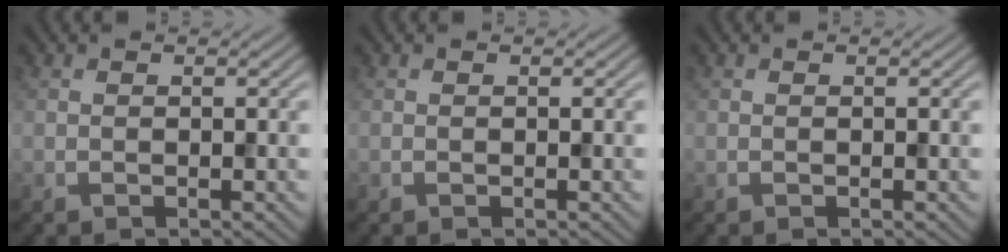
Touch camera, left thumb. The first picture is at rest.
{"total": 0.0}
{"total": 0.0}